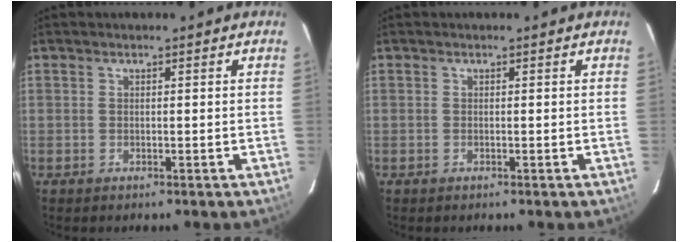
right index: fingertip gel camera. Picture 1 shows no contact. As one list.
[{"total": 0.0}]